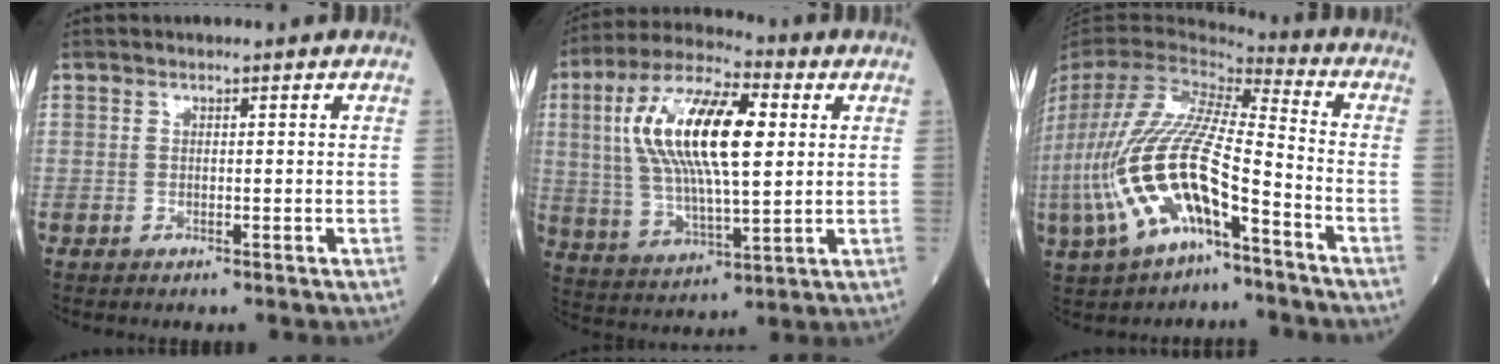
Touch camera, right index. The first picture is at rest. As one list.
[{"total": 17.8, "force": [3.6, 5.3, 16.6], "torque": [-0.333, 0.021, 0.063]}, {"total": 21.0, "force": [-8.6, 6.6, 17.9], "torque": [-0.429, -0.015, -0.158]}]